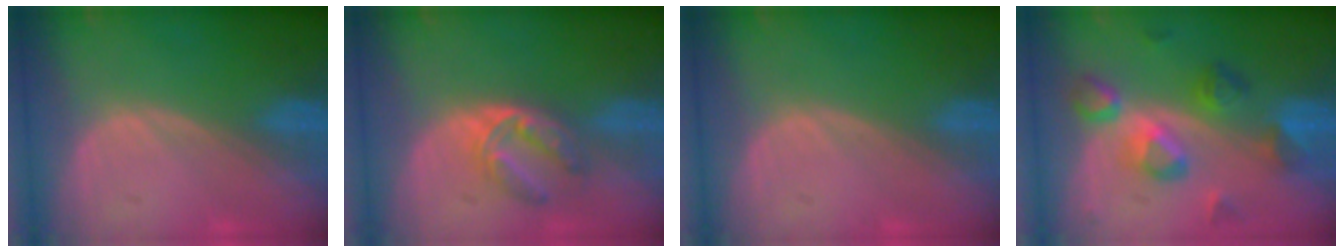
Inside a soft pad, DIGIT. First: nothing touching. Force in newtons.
{"total": 5.3, "press": 5.1, "slide": 1.3}
{"total": 0.0}
{"total": 7.7, "press": 7.7, "slide": 0.6}